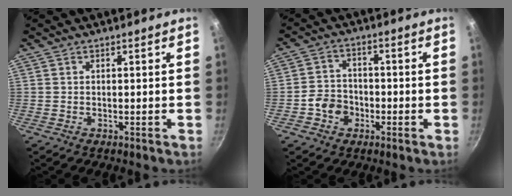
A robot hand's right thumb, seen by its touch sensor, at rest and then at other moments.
{"total": 5.7, "force": [-2.1, 4.7, 2.3], "torque": [-0.020, 0.024, -0.045]}